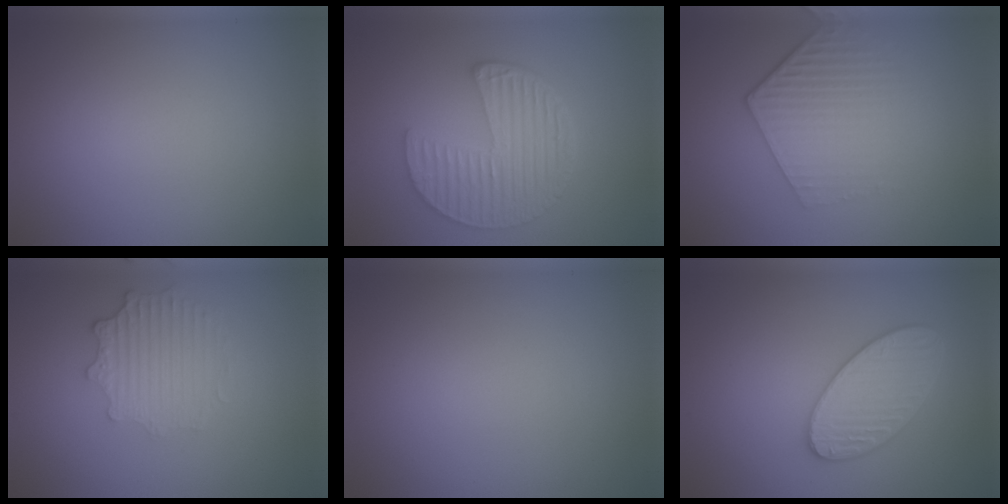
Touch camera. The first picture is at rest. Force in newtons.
{"total": 6.5, "press": 4.9, "slide": 4.2}
{"total": 4.3, "press": 3.2, "slide": 2.9}
{"total": 2.6, "press": 2.5, "slide": 0.9}
{"total": 0.0}
{"total": 3.9, "press": 3.8, "slide": 0.8}